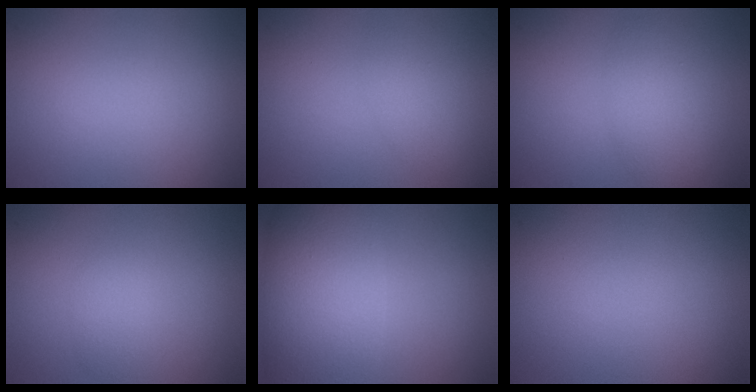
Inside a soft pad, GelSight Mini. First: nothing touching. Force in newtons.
{"total": 1.3, "press": 1.3, "slide": 0.1}
{"total": 2.7, "press": 2.7, "slide": 0.0}
{"total": 1.2, "press": 1.2, "slide": 0.0}
{"total": 8.6, "press": 8.6, "slide": 0.6}
{"total": 0.0}